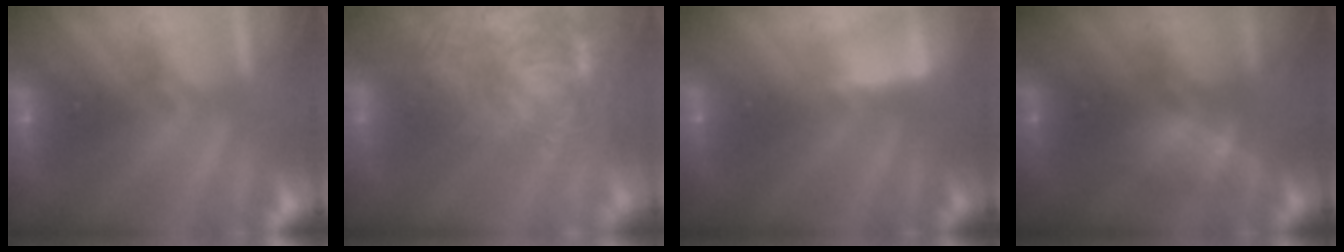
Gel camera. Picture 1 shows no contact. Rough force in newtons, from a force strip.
{"total": 11.2}
{"total": 2.9}
{"total": 2.3}